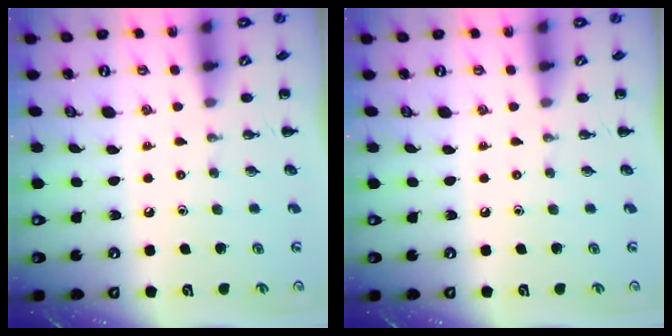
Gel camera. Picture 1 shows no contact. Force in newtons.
{"total": 0.0}